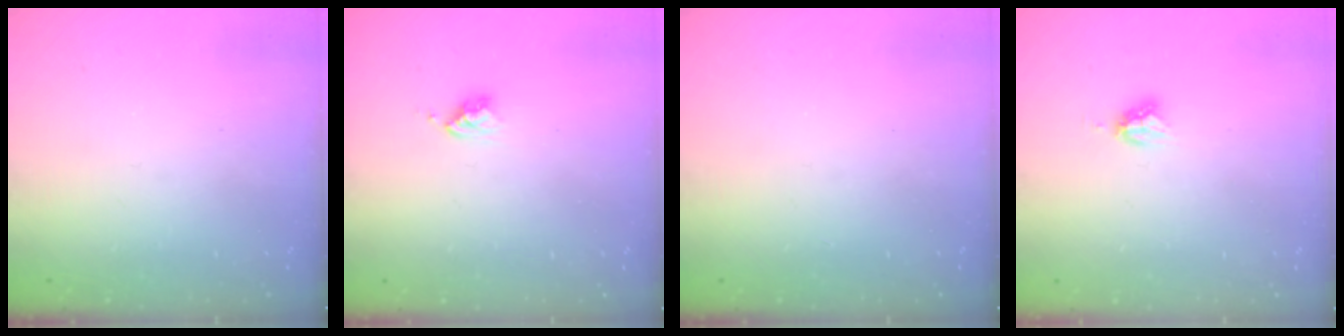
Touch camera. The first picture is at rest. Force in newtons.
{"total": 3.7, "press": 3.7, "slide": 0.6}
{"total": 1.1, "press": 1.1, "slide": 0.1}
{"total": 3.4, "press": 3.4, "slide": 0.4}